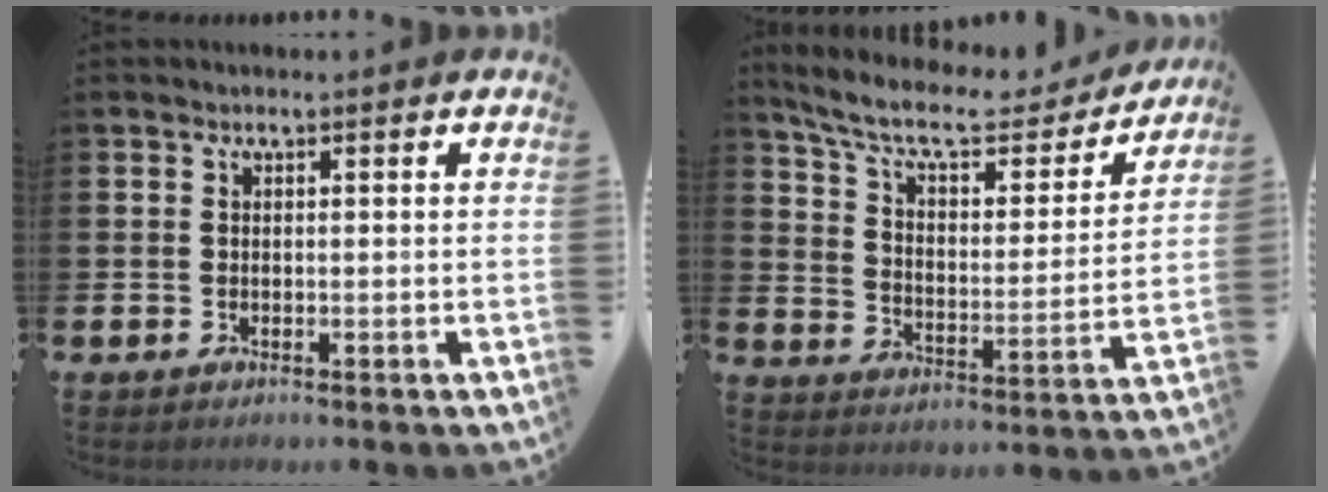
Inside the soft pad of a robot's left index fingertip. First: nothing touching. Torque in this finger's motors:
{"motor_torque": [1.04, -1.10, 0.30, 0.06]}